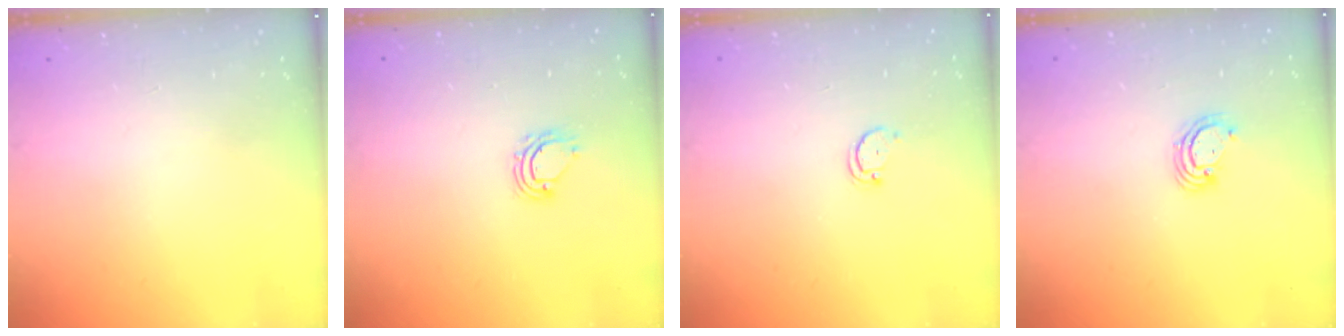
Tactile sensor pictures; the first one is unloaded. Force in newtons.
{"total": 5.4, "press": 5.4, "slide": 0.3}
{"total": 2.5, "press": 2.4, "slide": 0.4}
{"total": 3.5, "press": 3.5, "slide": 0.2}